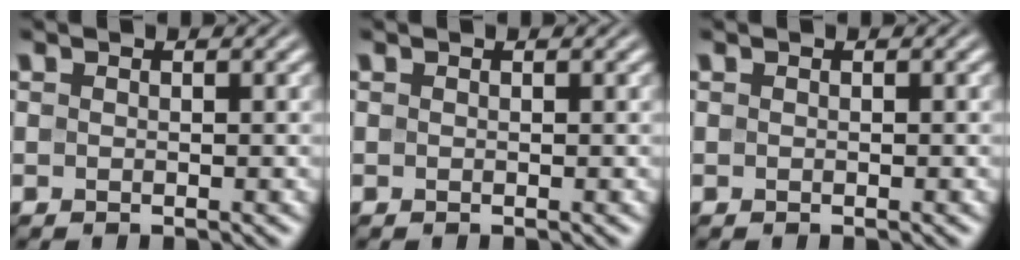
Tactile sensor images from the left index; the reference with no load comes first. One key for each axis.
{"total": 0.0}
{"total": 0.0}